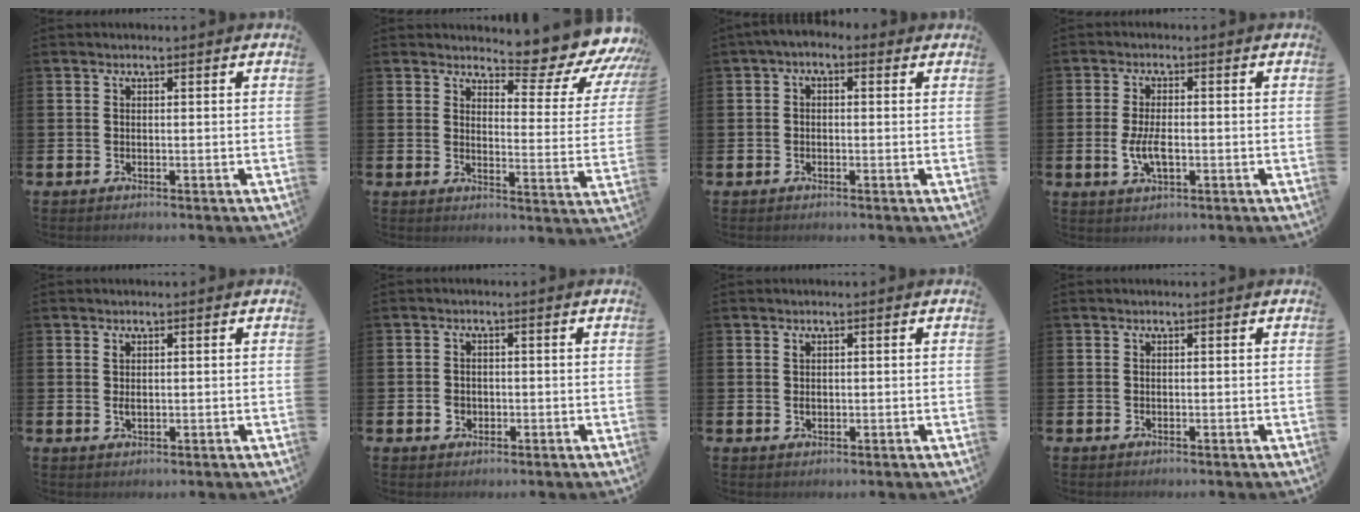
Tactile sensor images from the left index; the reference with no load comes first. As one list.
[{"total": 5.9, "force": [5.4, 1.4, 2.0], "torque": [-0.033, -0.062, 0.081]}, {"total": 1.9, "force": [0.5, 1.3, 1.3], "torque": [-0.022, 0.006, 0.005]}, {"total": 4.2, "force": [-0.6, 2.0, 3.7], "torque": [-0.066, -0.002, -0.014]}, {"total": 1.2, "force": [0.6, 0.5, 0.9], "torque": [-0.013, 0.000, 0.010]}, {"total": 1.6, "force": [-0.3, 1.4, 0.6], "torque": [-0.009, 0.003, -0.010]}, {"total": 0.9, "force": [0.6, 0.5, 0.5], "torque": [0.002, -0.004, 0.008]}, {"total": 0.0}]